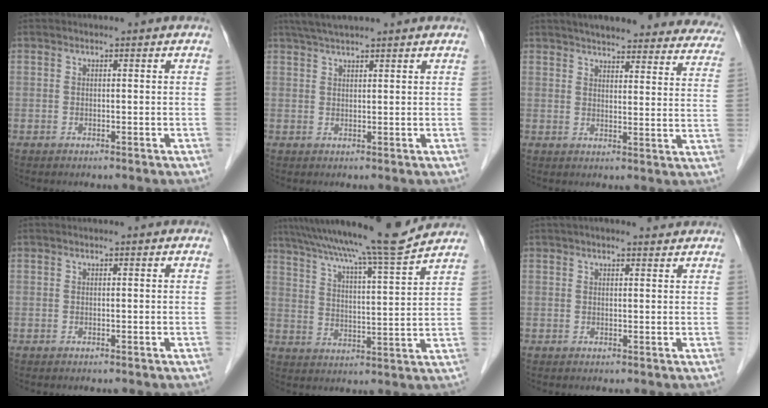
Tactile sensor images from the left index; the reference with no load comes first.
{"total": 4.9, "force": [4.2, 0.2, 2.6], "torque": [-0.042, 0.032, 0.074]}
{"total": 26.4, "force": [23.9, 5.3, 10.0], "torque": [-0.126, -0.038, 0.268]}
{"total": 0.0}
{"total": 17.3, "force": [15.2, -1.1, 8.1], "torque": [-0.140, -0.010, 0.226]}
{"total": 4.9, "force": [4.2, 0.9, 2.3], "torque": [-0.034, 0.026, 0.054]}